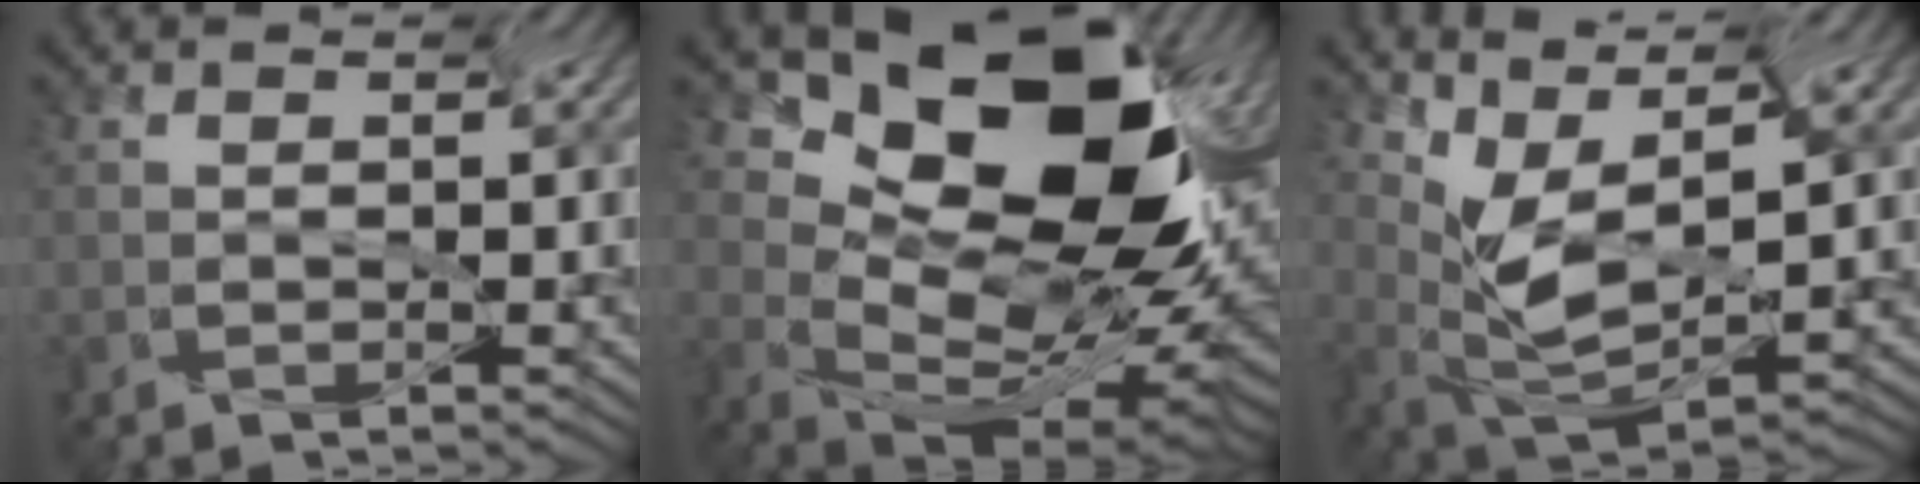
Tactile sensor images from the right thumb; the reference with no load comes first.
{"total": 13.8, "force": [2.1, 7.6, 11.2], "torque": [-0.179, 0.006, 0.060]}
{"total": 6.1, "force": [1.9, 2.5, 5.2], "torque": [-0.136, 0.014, 0.048]}